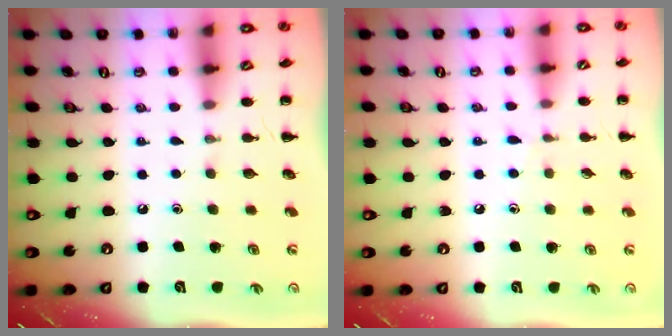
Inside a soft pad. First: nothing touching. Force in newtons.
{"total": 5.1, "press": 4.8, "slide": 1.8}